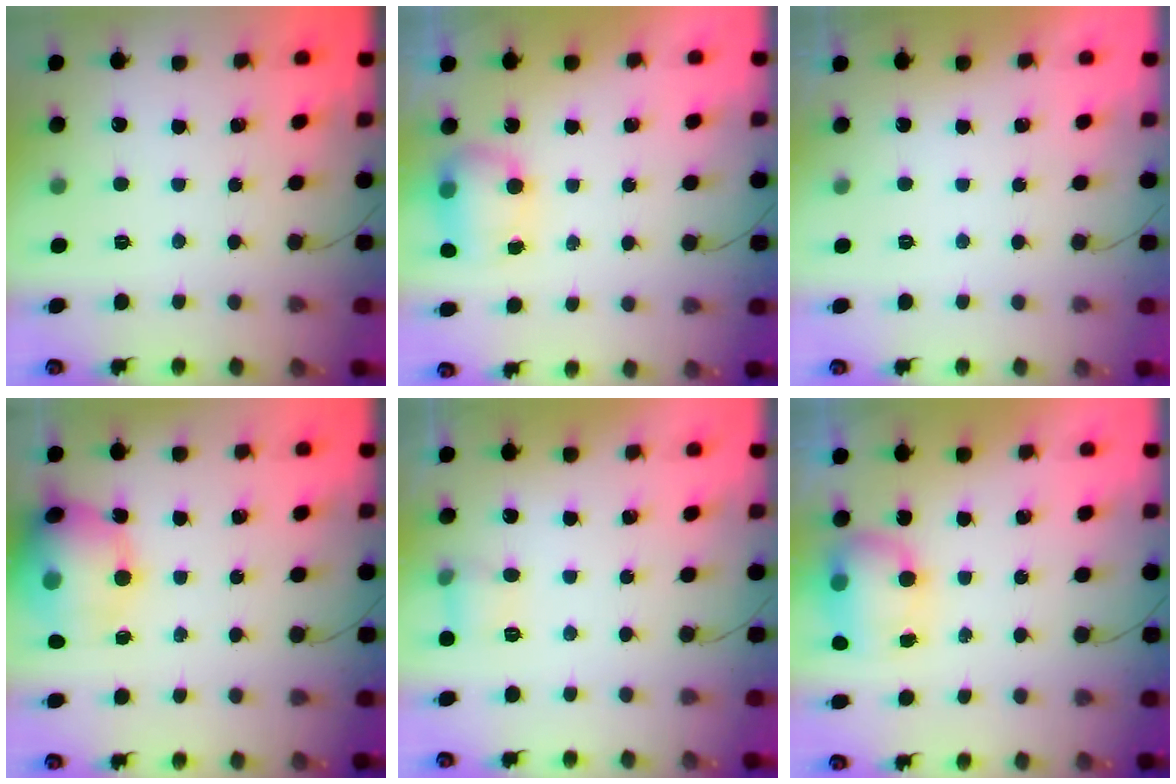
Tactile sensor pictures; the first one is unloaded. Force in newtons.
{"total": 6.8, "press": 6.8, "slide": 0.5}
{"total": 0.0}
{"total": 16.2, "press": 15.9, "slide": 3.1}
{"total": 5.2, "press": 5.0, "slide": 1.7}
{"total": 11.7, "press": 8.7, "slide": 7.8}